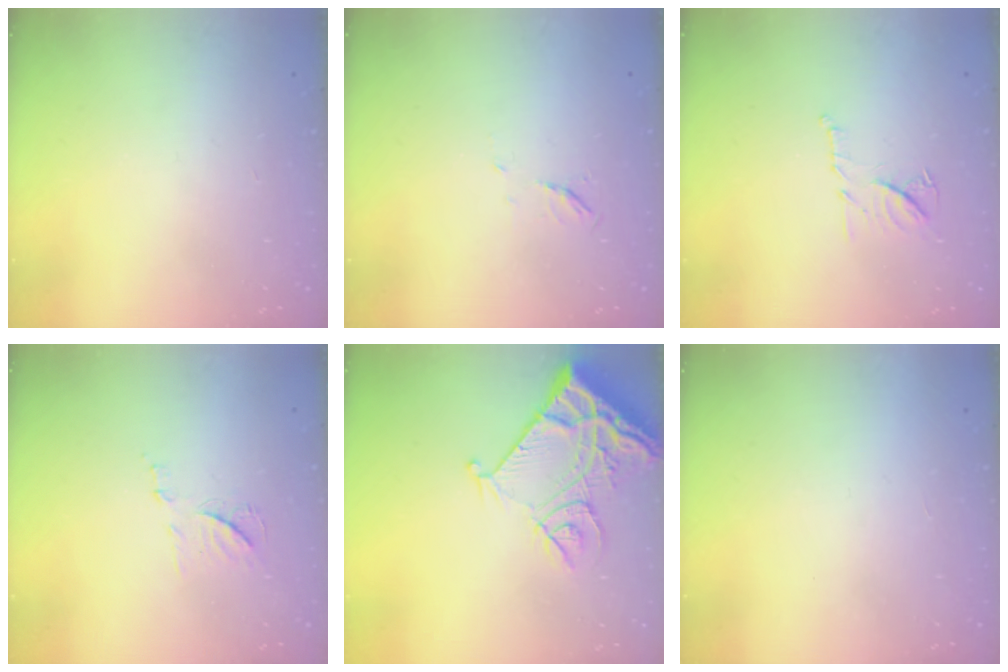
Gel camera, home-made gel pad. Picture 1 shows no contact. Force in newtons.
{"total": 4.0, "press": 4.0, "slide": 0.6}
{"total": 9.1, "press": 9.1, "slide": 0.2}
{"total": 7.6, "press": 7.6, "slide": 0.6}
{"total": 13.6, "press": 13.5, "slide": 1.7}
{"total": 1.5, "press": 1.5, "slide": 0.1}